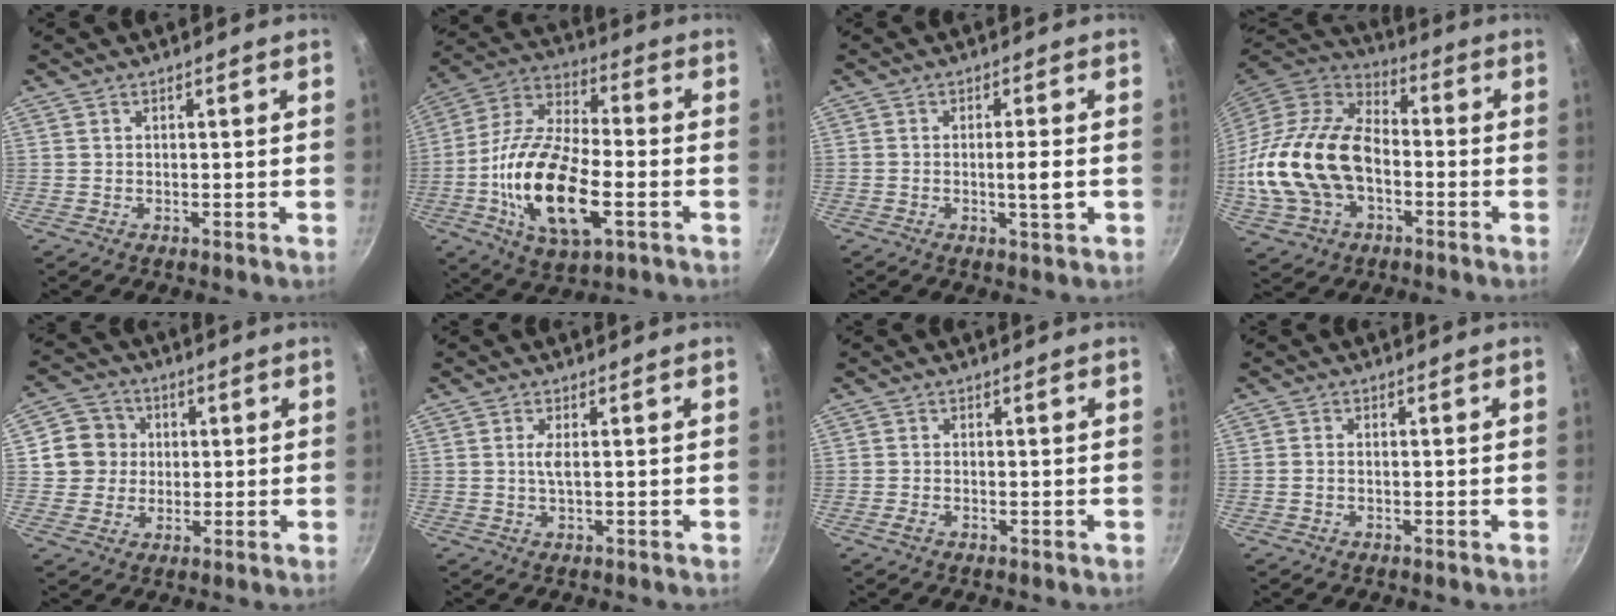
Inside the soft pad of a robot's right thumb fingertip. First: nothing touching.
{"total": 21.3, "force": [-5.2, 9.7, 18.2], "torque": [-0.345, 0.022, -0.106]}
{"total": 4.1, "force": [-0.9, 0.6, 3.9], "torque": [-0.061, 0.008, -0.013]}
{"total": 22.4, "force": [-3.6, 14.7, 16.5], "torque": [-0.306, 0.035, -0.069]}
{"total": 7.8, "force": [1.3, 7.4, 2.1], "torque": [0.002, 0.012, 0.013]}
{"total": 2.1, "force": [0.3, 0.4, 2.0], "torque": [-0.046, -0.001, 0.009]}
{"total": 1.2, "force": [-0.5, 0.4, 1.0], "torque": [-0.028, 0.003, -0.014]}
{"total": 1.0, "force": [-0.3, 0.7, 0.7], "torque": [-0.015, 0.008, -0.007]}